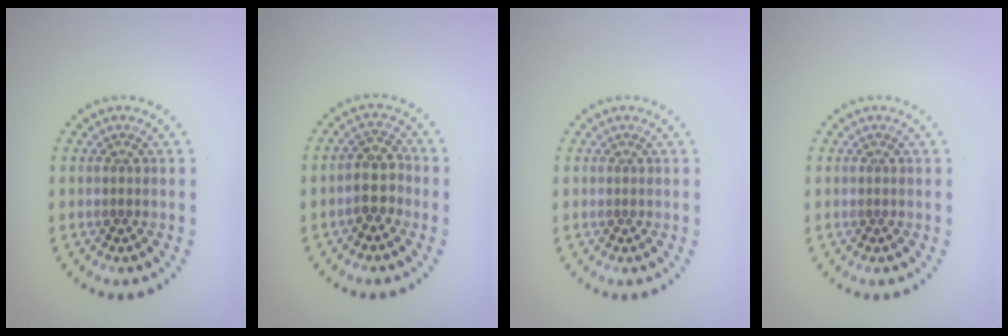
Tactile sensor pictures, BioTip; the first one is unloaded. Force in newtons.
{"total": 2.9, "press": 2.6, "slide": 1.3}
{"total": 0.0}
{"total": 0.0}